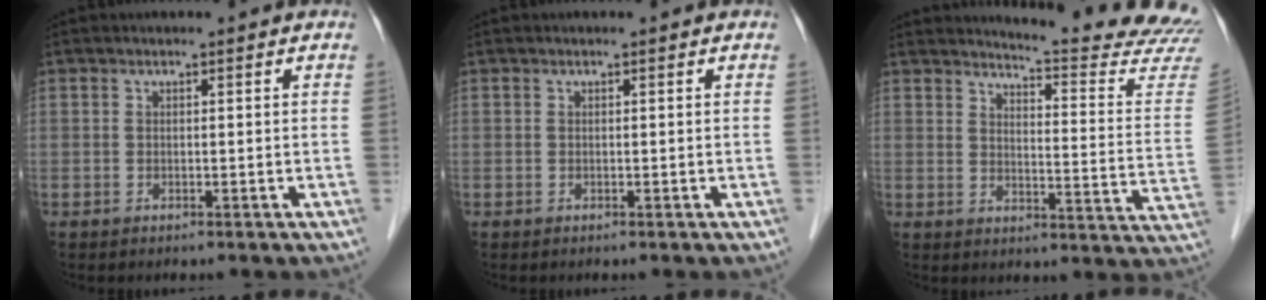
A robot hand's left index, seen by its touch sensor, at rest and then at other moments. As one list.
[{"total": 0.0}, {"total": 17.6, "force": [17.2, -1.0, 3.4], "torque": [-0.044, -0.148, 0.184]}]